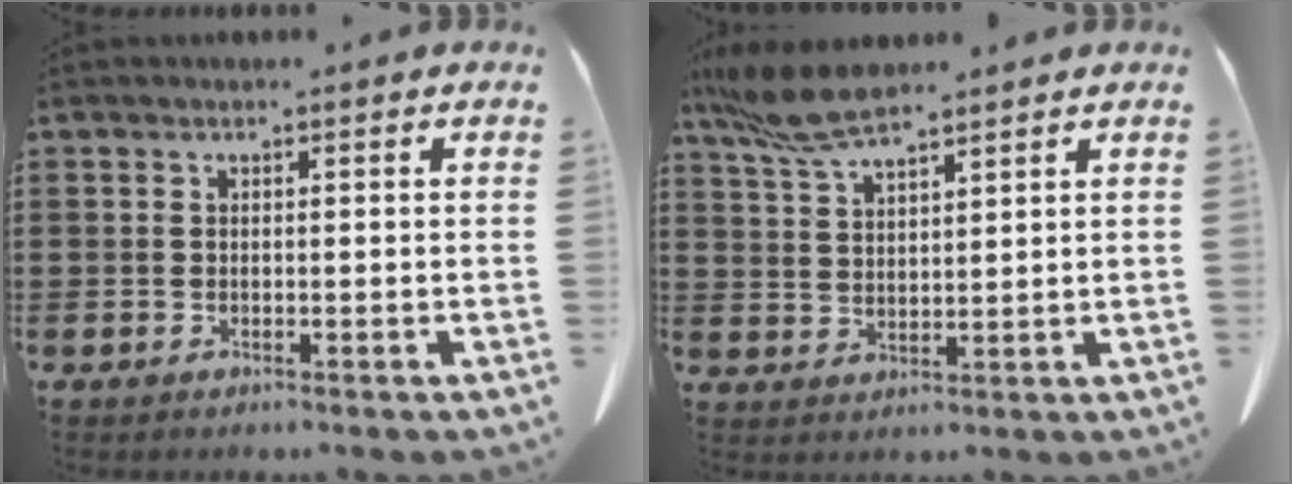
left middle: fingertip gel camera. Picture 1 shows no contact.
{"total": 7.2, "force": [5.7, 1.5, 4.2], "torque": [-0.104, -0.010, 0.106]}